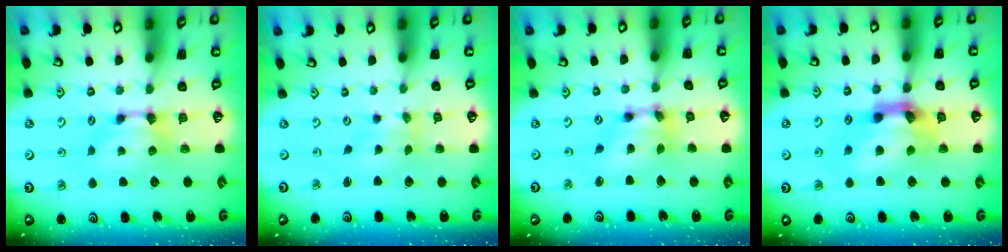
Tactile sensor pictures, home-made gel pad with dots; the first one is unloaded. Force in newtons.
{"total": 1.9, "press": 1.6, "slide": 0.9}
{"total": 6.5, "press": 6.1, "slide": 2.2}
{"total": 6.9, "press": 6.2, "slide": 3.0}